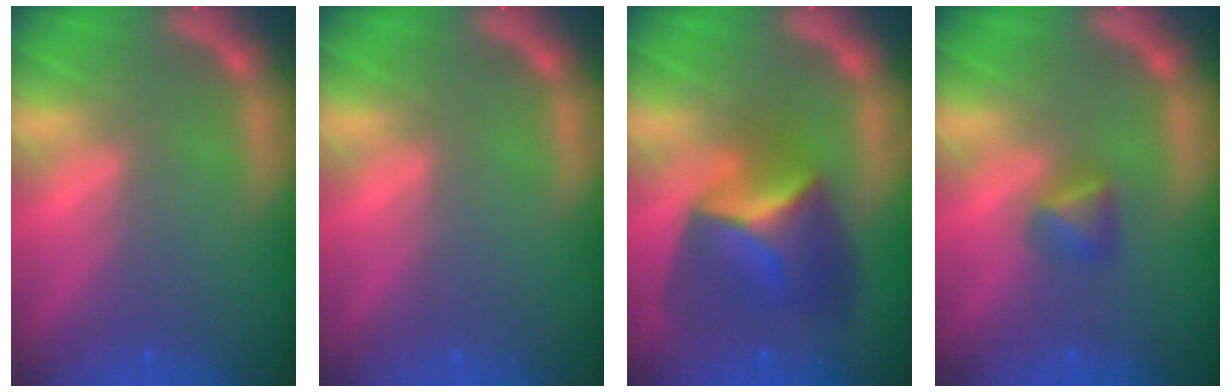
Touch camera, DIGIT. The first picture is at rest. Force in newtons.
{"total": 0.0}
{"total": 7.4}
{"total": 1.9}